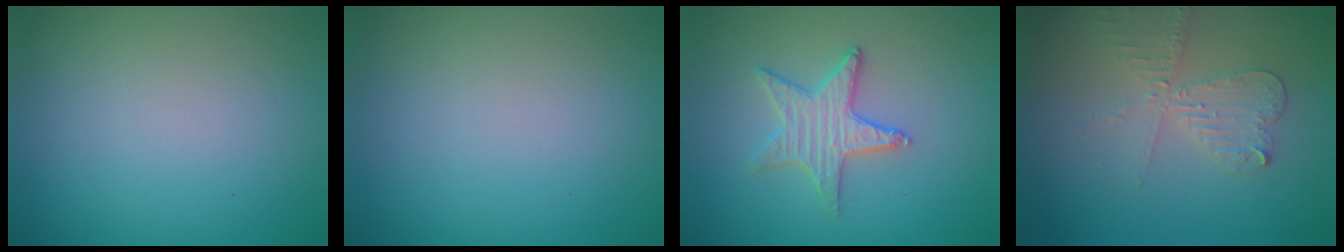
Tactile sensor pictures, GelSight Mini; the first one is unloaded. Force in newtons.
{"total": 0.0}
{"total": 3.0, "press": 3.0, "slide": 0.1}
{"total": 3.5, "press": 3.0, "slide": 1.9}